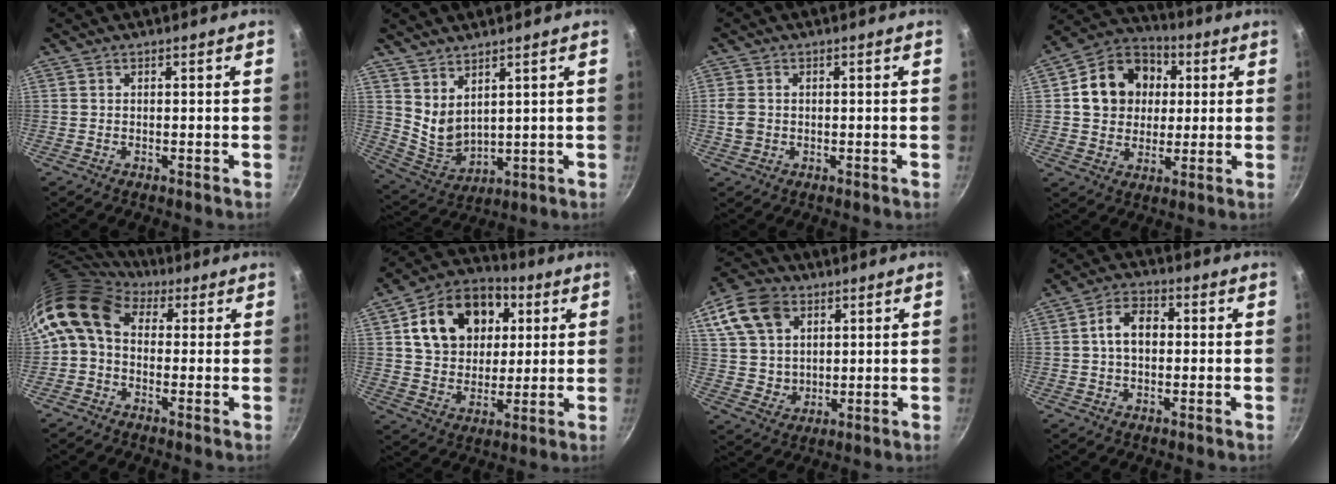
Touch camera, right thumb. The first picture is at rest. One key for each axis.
{"total": 7.1, "fx": 4.2, "fy": 3.7, "fz": 4.4, "tx": -0.071, "ty": -0.046, "tz": 0.097}
{"total": 3.1, "fx": -0.2, "fy": 2.6, "fz": 1.7, "tx": -0.030, "ty": 0.002, "tz": -0.005}
{"total": 15.1, "fx": 2.8, "fy": 12.6, "fz": 7.8, "tx": -0.105, "ty": 0.020, "tz": 0.038}
{"total": 10.3, "fx": 2.2, "fy": 7.6, "fz": 6.6, "tx": -0.111, "ty": 0.017, "tz": 0.016}
{"total": 18.8, "fx": 5.4, "fy": 14.2, "fz": 11.1, "tx": -0.158, "ty": 0.013, "tz": 0.087}
{"total": 14.1, "fx": 5.8, "fy": 10.6, "fz": 7.4, "tx": -0.130, "ty": -0.007, "tz": 0.109}
{"total": 6.6, "fx": 0.4, "fy": 4.5, "fz": 4.8, "tx": -0.067, "ty": 0.018, "tz": -0.003}